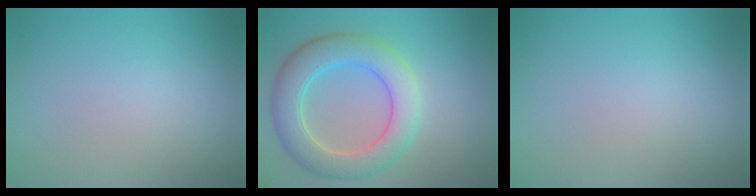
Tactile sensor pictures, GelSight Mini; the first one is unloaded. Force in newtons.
{"total": 6.3, "press": 6.3, "slide": 0.5}
{"total": 0.0}